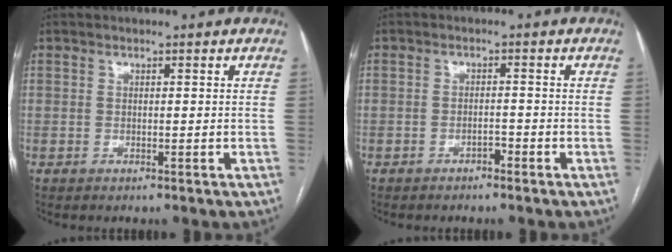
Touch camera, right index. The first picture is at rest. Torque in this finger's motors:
{"motor_torque": [-0.11, 0.15, -0.03, 0.00]}